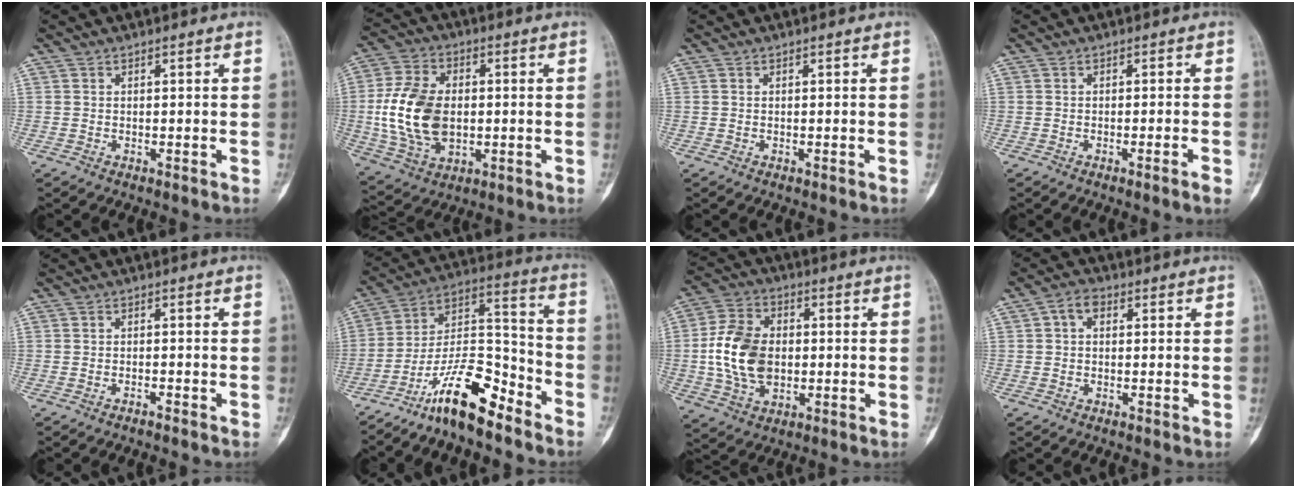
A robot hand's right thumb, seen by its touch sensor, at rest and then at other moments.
{"total": 16.0, "force": [-0.4, 10.6, 11.9], "torque": [-0.224, 0.004, 0.001]}
{"total": 0.0}
{"total": 2.2, "force": [-1.2, -0.2, 1.8], "torque": [-0.032, -0.001, -0.019]}
{"total": 1.1, "force": [-1.0, 0.0, 0.5], "torque": [-0.014, 0.011, -0.013]}
{"total": 15.2, "force": [-11.1, 4.6, 9.3], "torque": [-0.158, 0.098, -0.203]}
{"total": 13.7, "force": [-0.4, 9.5, 9.9], "torque": [-0.177, 0.012, -0.005]}
{"total": 3.3, "force": [0.7, 2.3, 2.3], "torque": [-0.029, 0.015, 0.008]}